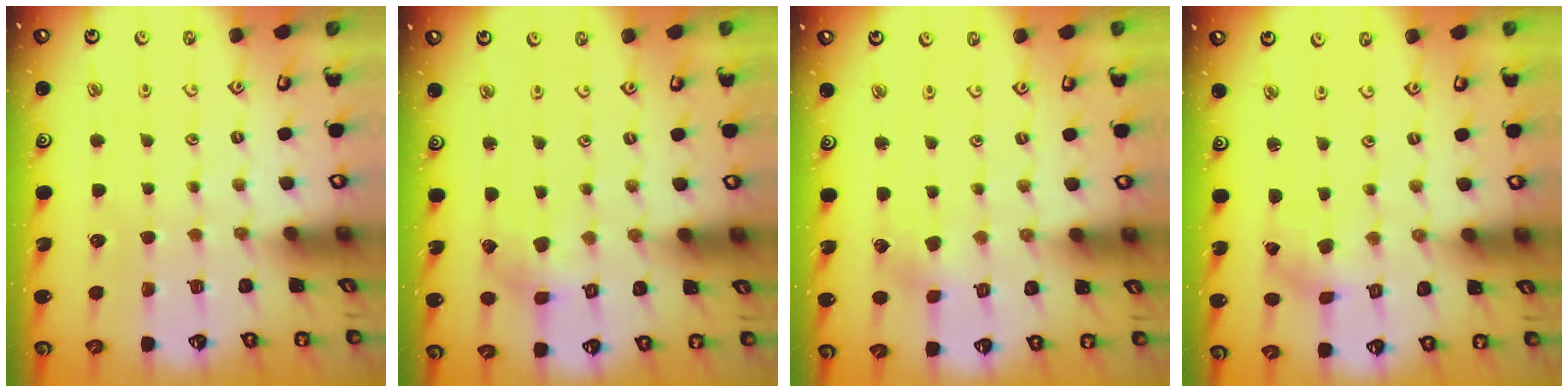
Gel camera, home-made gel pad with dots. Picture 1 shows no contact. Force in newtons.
{"total": 2.5, "press": 2.5, "slide": 0.3}
{"total": 1.9, "press": 1.9, "slide": 0.2}
{"total": 1.1, "press": 1.1, "slide": 0.2}